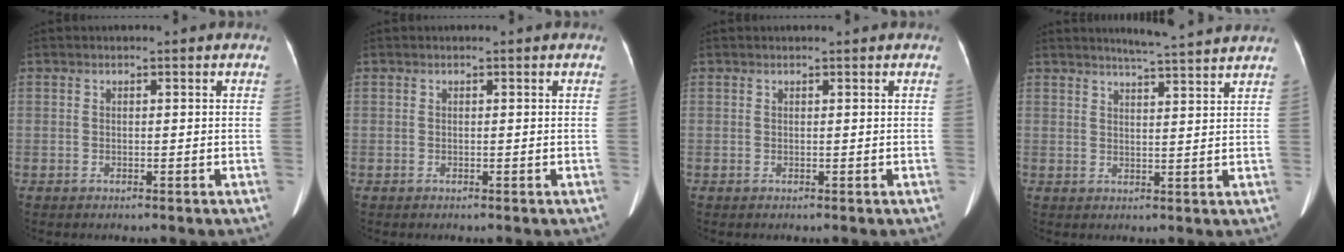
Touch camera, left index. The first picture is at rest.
{"total": 0.0}
{"total": 0.8, "force": [0.8, 0.1, 0.2], "torque": [-0.007, 0.012, 0.011]}
{"total": 8.4, "force": [7.8, -0.5, 3.1], "torque": [-0.055, 0.009, 0.095]}